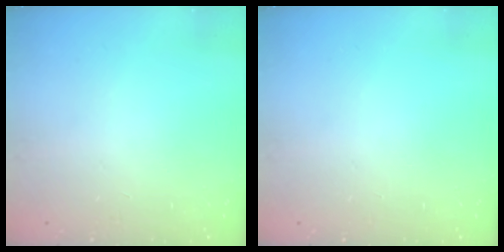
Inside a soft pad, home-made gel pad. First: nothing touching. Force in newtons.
{"total": 0.0}